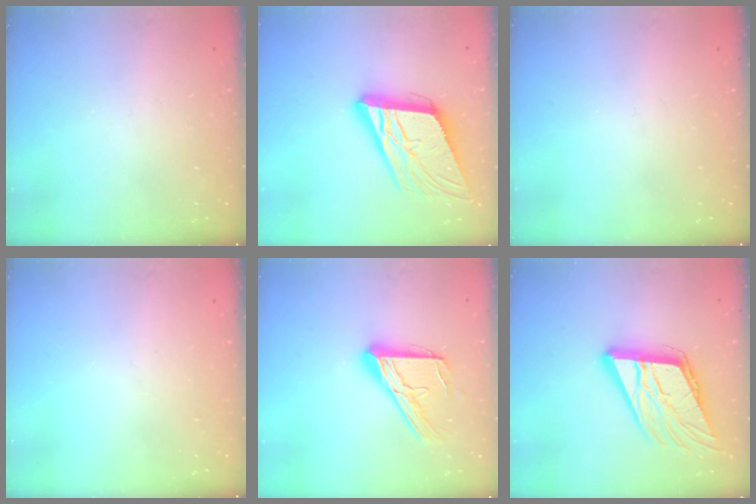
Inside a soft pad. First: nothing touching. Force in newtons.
{"total": 18.8, "press": 18.5, "slide": 3.5}
{"total": 0.0}
{"total": 0.0}
{"total": 15.7, "press": 15.7, "slide": 1.5}
{"total": 18.7, "press": 18.4, "slide": 3.2}